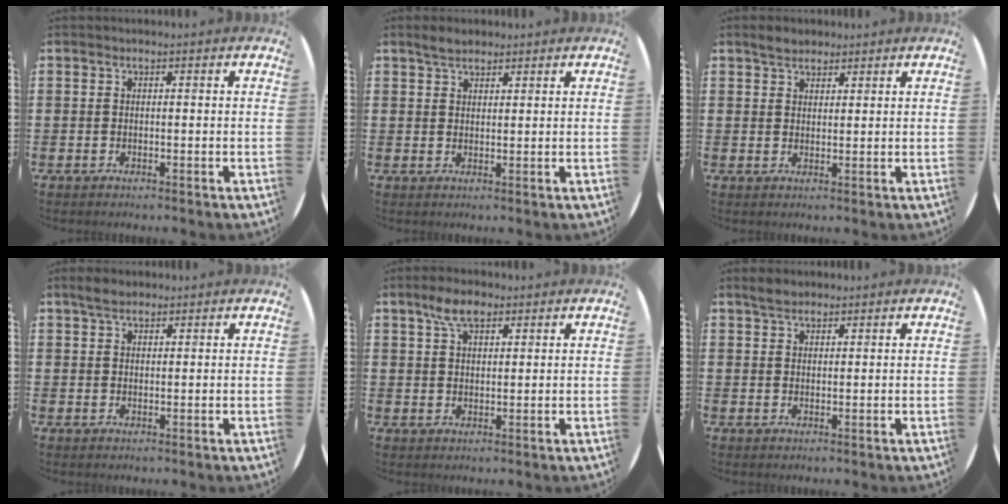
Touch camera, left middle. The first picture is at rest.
{"total": 2.4, "force": [2.2, 0.9, 0.6], "torque": [-0.009, 0.003, 0.040]}
{"total": 2.4, "force": [2.1, 0.9, 0.3], "torque": [-0.001, 0.001, 0.040]}
{"total": 2.4, "force": [2.0, 0.9, 1.0], "torque": [-0.014, 0.003, 0.036]}
{"total": 4.9, "force": [3.3, 2.1, 2.9], "torque": [-0.047, 0.003, 0.056]}
{"total": 2.2, "force": [2.0, 0.8, 0.5], "torque": [-0.007, 0.002, 0.036]}